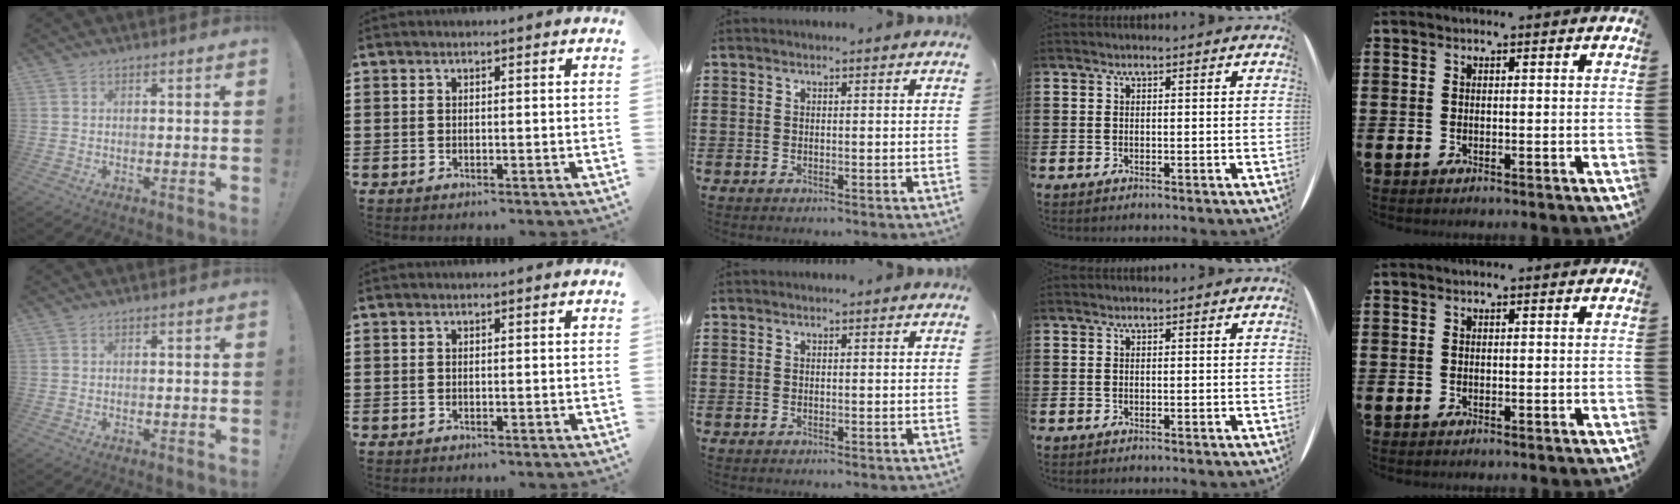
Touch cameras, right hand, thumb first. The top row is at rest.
{}